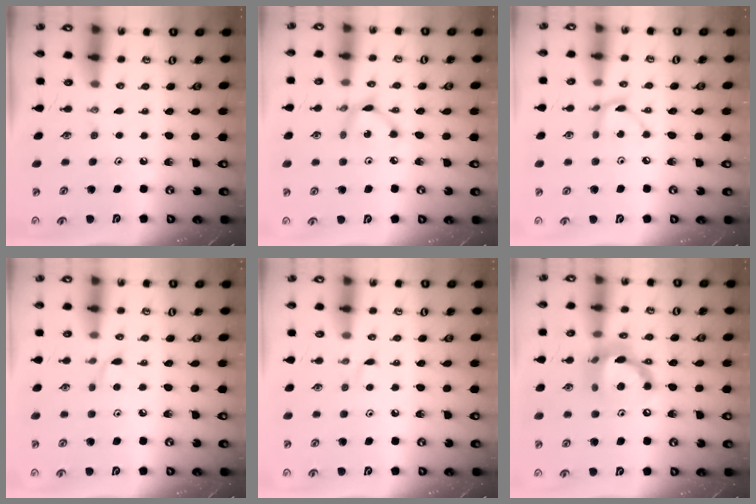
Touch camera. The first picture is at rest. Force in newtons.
{"total": 5.3, "press": 5.3, "slide": 0.3}
{"total": 6.3, "press": 6.3, "slide": 0.2}
{"total": 4.4, "press": 4.4, "slide": 0.6}
{"total": 3.3, "press": 3.2, "slide": 0.4}
{"total": 14.3, "press": 14.3, "slide": 0.8}